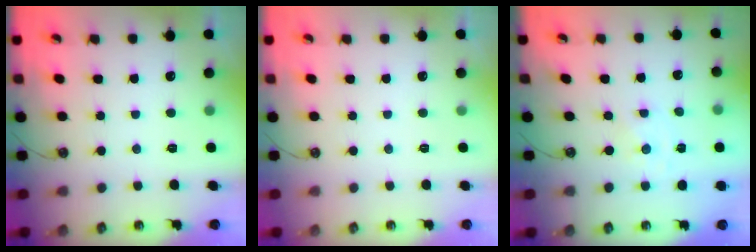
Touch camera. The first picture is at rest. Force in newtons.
{"total": 0.0}
{"total": 0.0}